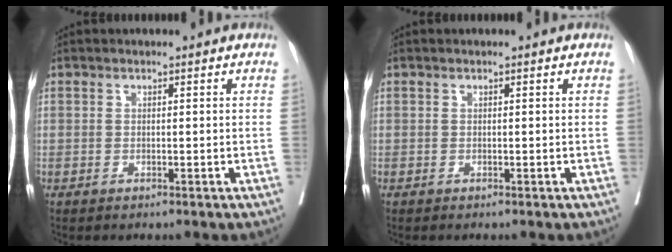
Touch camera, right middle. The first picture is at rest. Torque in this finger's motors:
{"motor_torque": [0.98, -0.37, 0.22, 0.08]}